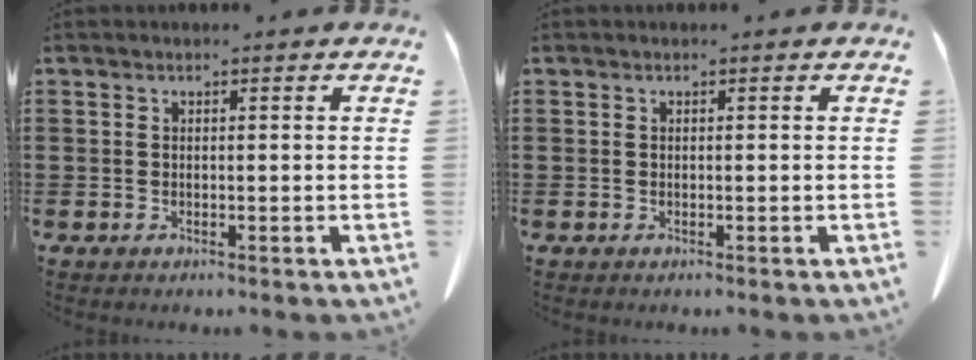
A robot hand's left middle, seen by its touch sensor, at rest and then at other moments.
{"total": 0.0}